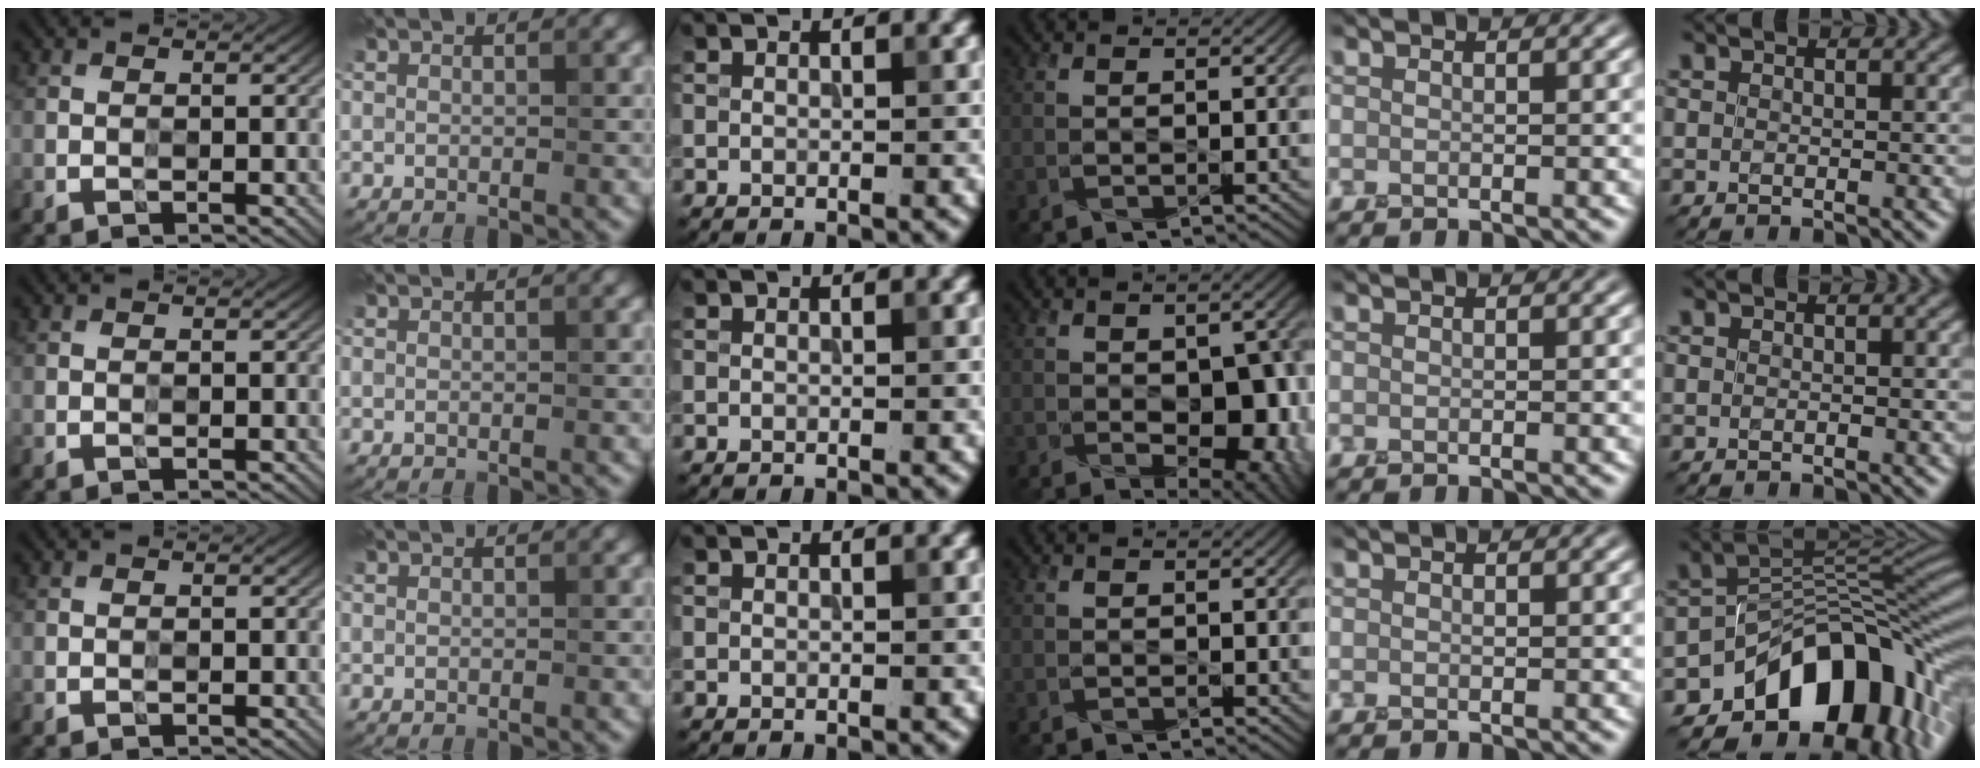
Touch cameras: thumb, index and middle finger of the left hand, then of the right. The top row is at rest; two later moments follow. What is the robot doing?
{"motion": "twist", "object": "kettle"}